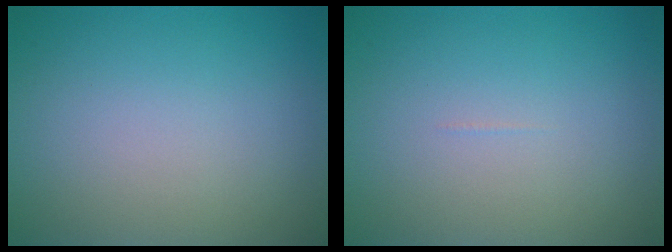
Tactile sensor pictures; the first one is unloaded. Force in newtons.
{"total": 0.0}